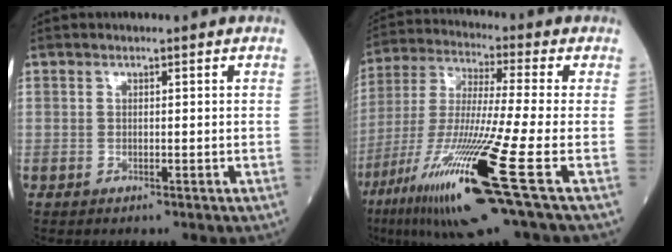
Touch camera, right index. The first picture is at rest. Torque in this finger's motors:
{"motor_torque": [1.76, -0.38, 1.06, 0.21]}